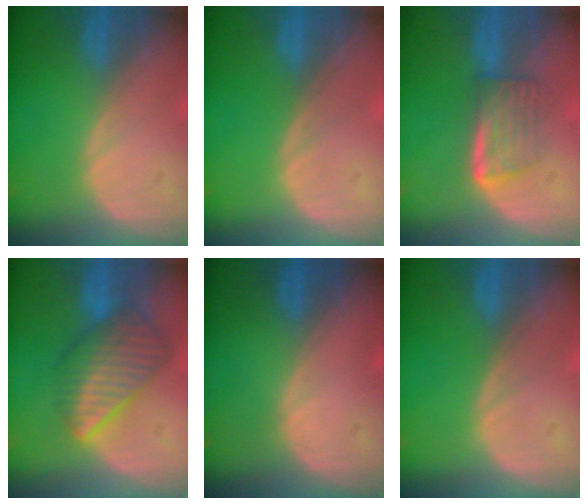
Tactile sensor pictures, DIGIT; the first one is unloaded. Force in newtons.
{"total": 0.0}
{"total": 5.9, "press": 5.0, "slide": 3.1}
{"total": 8.4, "press": 7.5, "slide": 3.9}
{"total": 0.6, "press": 0.1, "slide": 0.6}
{"total": 0.0}